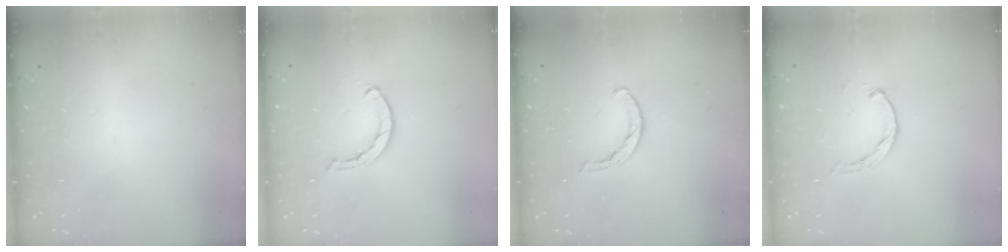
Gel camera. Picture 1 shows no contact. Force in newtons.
{"total": 2.1, "press": 2.1, "slide": 0.2}
{"total": 3.4, "press": 3.4, "slide": 0.7}
{"total": 0.0}